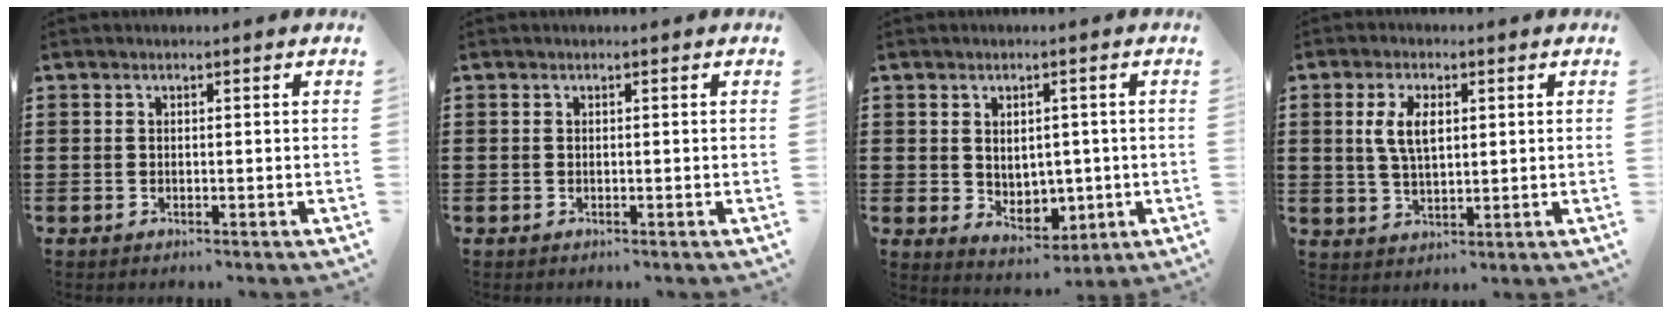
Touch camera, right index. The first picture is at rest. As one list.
[{"total": 0.0}, {"total": 3.7, "force": [0.9, 3.1, 1.6], "torque": [-0.027, -0.002, 0.013]}, {"total": 5.4, "force": [1.3, 2.6, 4.5], "torque": [-0.095, 0.010, 0.021]}]